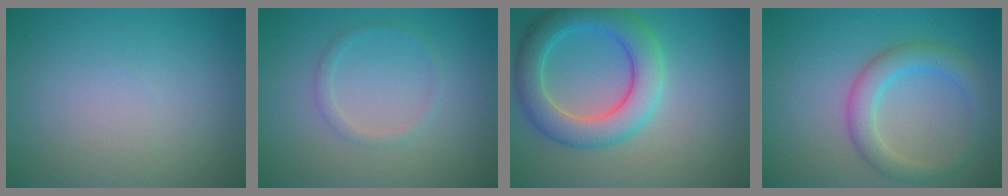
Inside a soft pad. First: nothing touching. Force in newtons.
{"total": 1.2, "press": 1.2, "slide": 0.0}
{"total": 6.2, "press": 6.2, "slide": 0.1}
{"total": 3.7, "press": 3.7, "slide": 0.2}